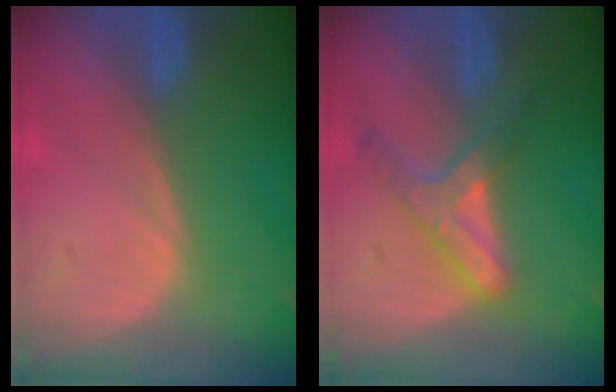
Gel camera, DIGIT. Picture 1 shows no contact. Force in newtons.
{"total": 6.0, "press": 5.6, "slide": 2.4}